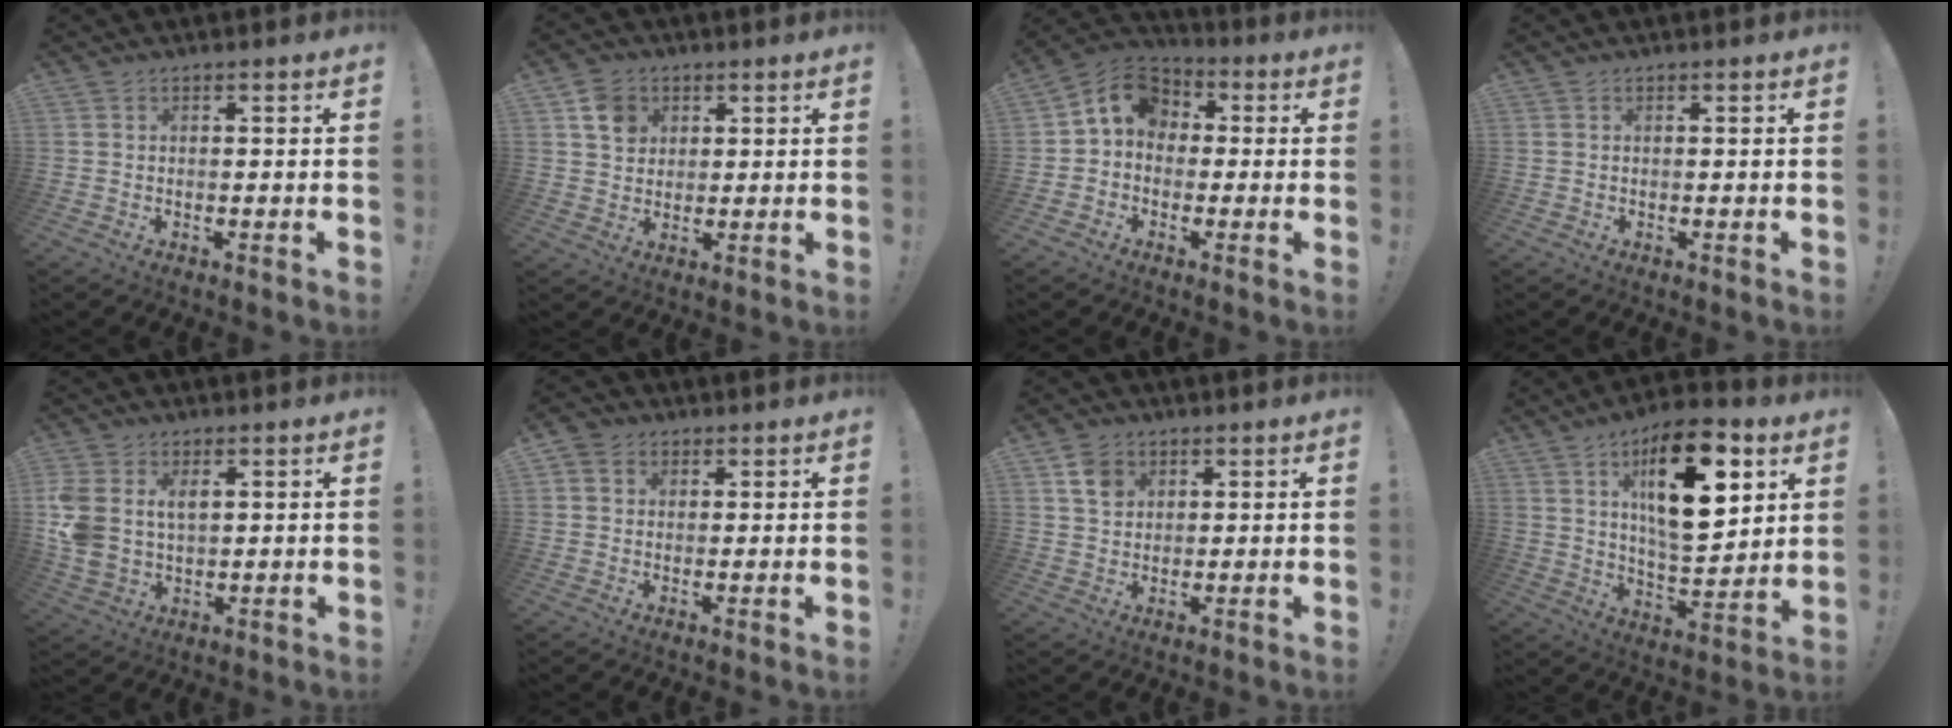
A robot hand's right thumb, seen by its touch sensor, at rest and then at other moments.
{"total": 7.4, "force": [3.4, 6.1, 2.5], "torque": [-0.030, -0.010, 0.067]}
{"total": 9.1, "force": [1.3, 7.6, 4.9], "torque": [-0.074, 0.010, 0.032]}
{"total": 0.0}
{"total": 8.3, "force": [2.7, 6.2, 4.9], "torque": [-0.094, -0.006, 0.051]}
{"total": 3.8, "force": [1.3, 3.3, 1.3], "torque": [-0.015, -0.004, 0.024]}
{"total": 5.8, "force": [3.0, 4.4, 2.3], "torque": [-0.027, -0.009, 0.056]}
{"total": 21.5, "force": [8.7, 9.2, 17.4], "torque": [-0.273, -0.025, 0.133]}